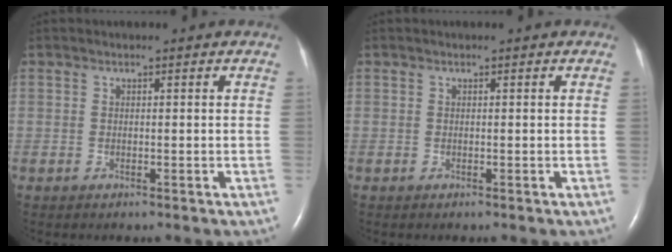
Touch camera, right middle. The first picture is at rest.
{"total": 0.0}